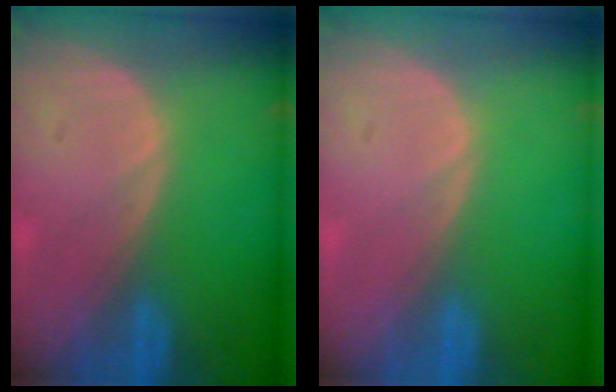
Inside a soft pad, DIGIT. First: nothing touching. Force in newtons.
{"total": 0.0}